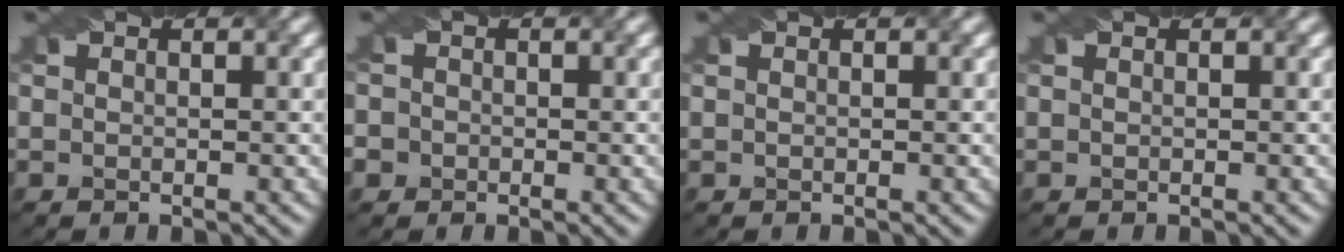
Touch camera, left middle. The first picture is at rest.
{"total": 3.2, "force": [-0.6, 3.0, 1.0], "torque": [-0.014, 0.029, -0.034]}
{"total": 0.0}
{"total": 0.0}